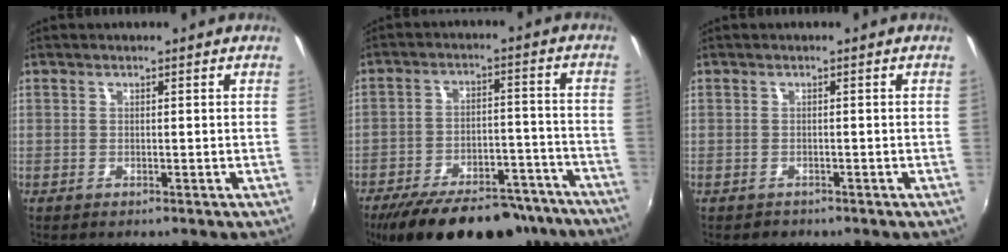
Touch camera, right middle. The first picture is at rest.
{"total": 23.8, "force": [-19.5, 8.5, 10.7], "torque": [-0.191, 0.000, -0.260]}
{"total": 1.1, "force": [-0.8, 0.7, 0.0], "torque": [-0.003, -0.001, -0.011]}